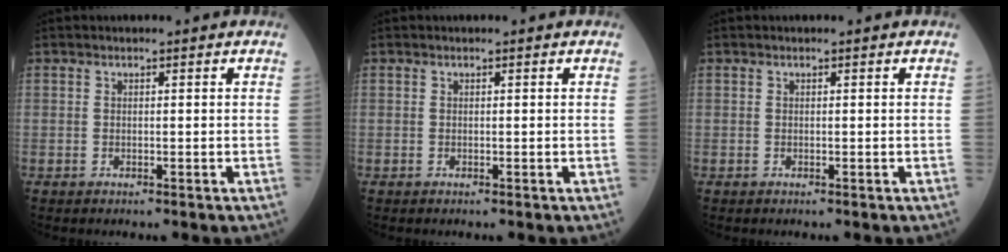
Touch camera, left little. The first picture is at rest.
{"total": 0.0}
{"total": 0.0}